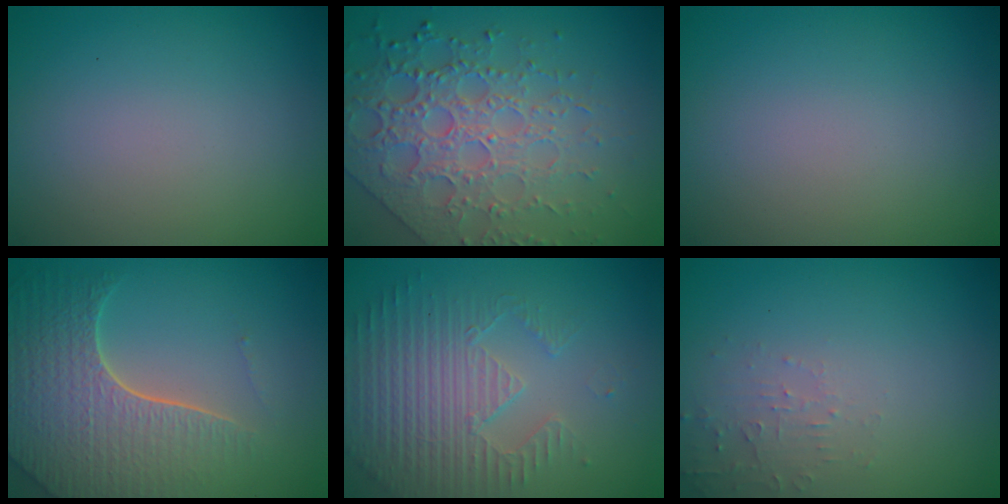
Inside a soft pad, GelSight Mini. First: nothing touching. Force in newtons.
{"total": 7.1, "press": 5.4, "slide": 4.5}
{"total": 0.0}
{"total": 7.8, "press": 5.6, "slide": 5.5}
{"total": 3.8, "press": 3.7, "slide": 1.0}
{"total": 1.5, "press": 1.5, "slide": 0.3}